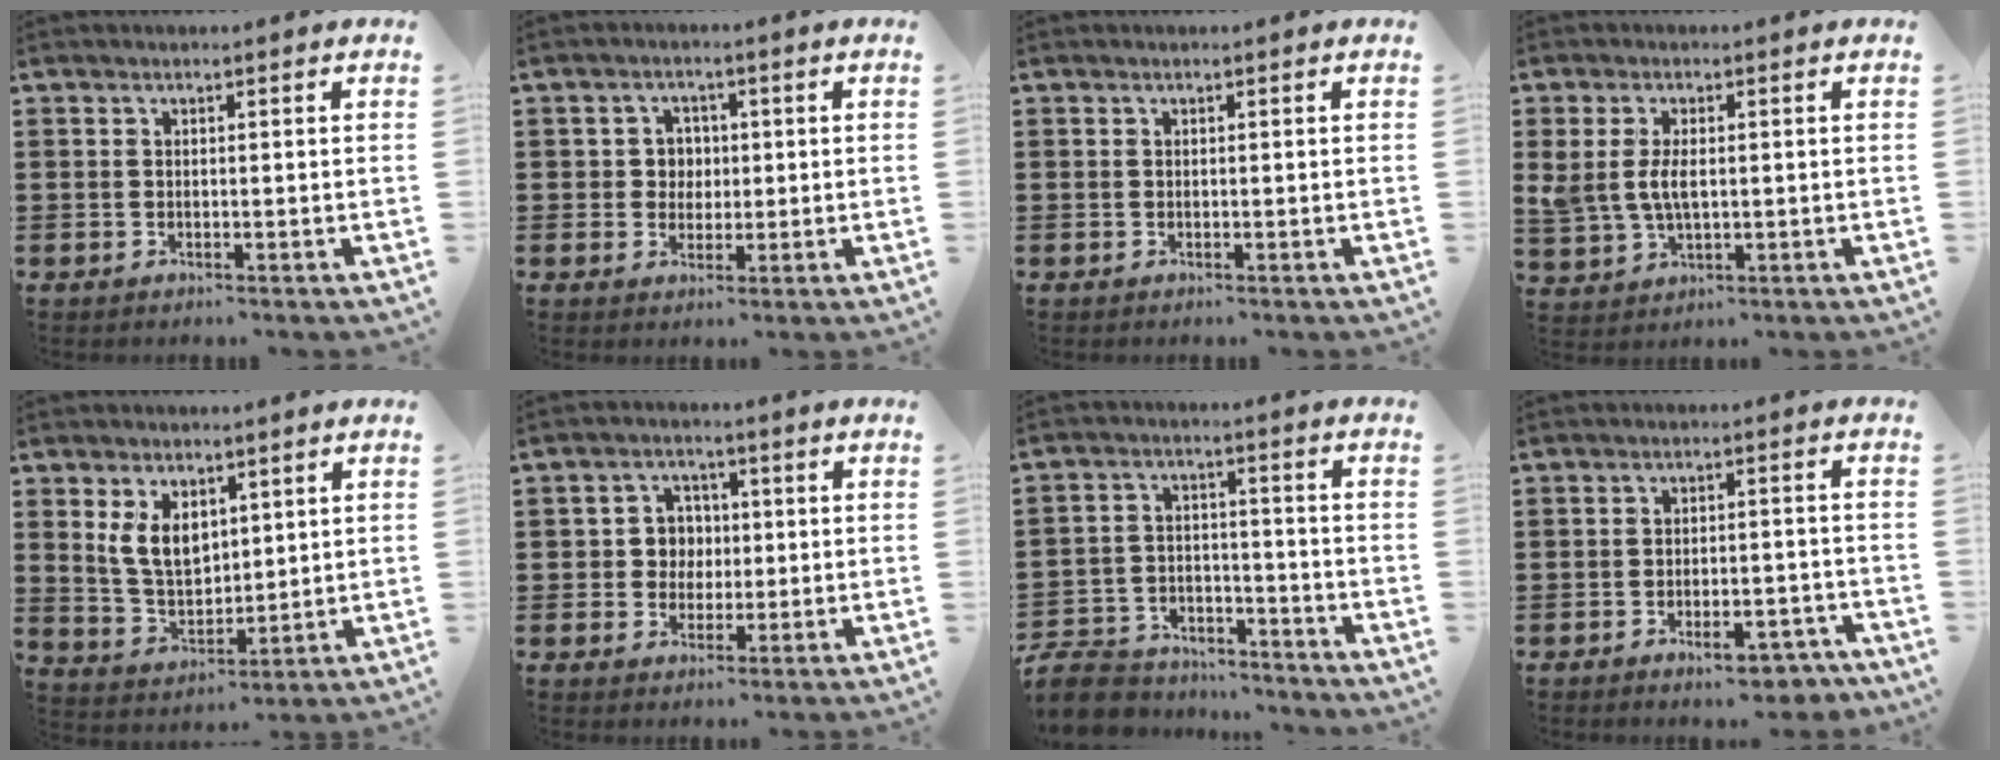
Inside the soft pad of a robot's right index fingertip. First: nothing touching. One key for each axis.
{"total": 3.4, "fx": 0.2, "fy": 3.2, "fz": 1.2, "tx": -0.037, "ty": 0.010, "tz": 0.000}
{"total": 0.0}
{"total": 4.8, "fx": 0.5, "fy": 2.7, "fz": 3.9, "tx": -0.096, "ty": 0.004, "tz": 0.003}
{"total": 6.9, "fx": 2.8, "fy": 4.4, "fz": 4.6, "tx": -0.110, "ty": 0.009, "tz": 0.051}
{"total": 4.6, "fx": 0.2, "fy": 4.4, "fz": 1.4, "tx": -0.047, "ty": 0.015, "tz": -0.001}
{"total": 7.8, "fx": -7.4, "fy": 2.1, "fz": 1.2, "tx": -0.036, "ty": 0.019, "tz": -0.148}
{"total": 5.6, "fx": -4.2, "fy": 1.6, "fz": 3.4, "tx": -0.049, "ty": 0.004, "tz": -0.071}